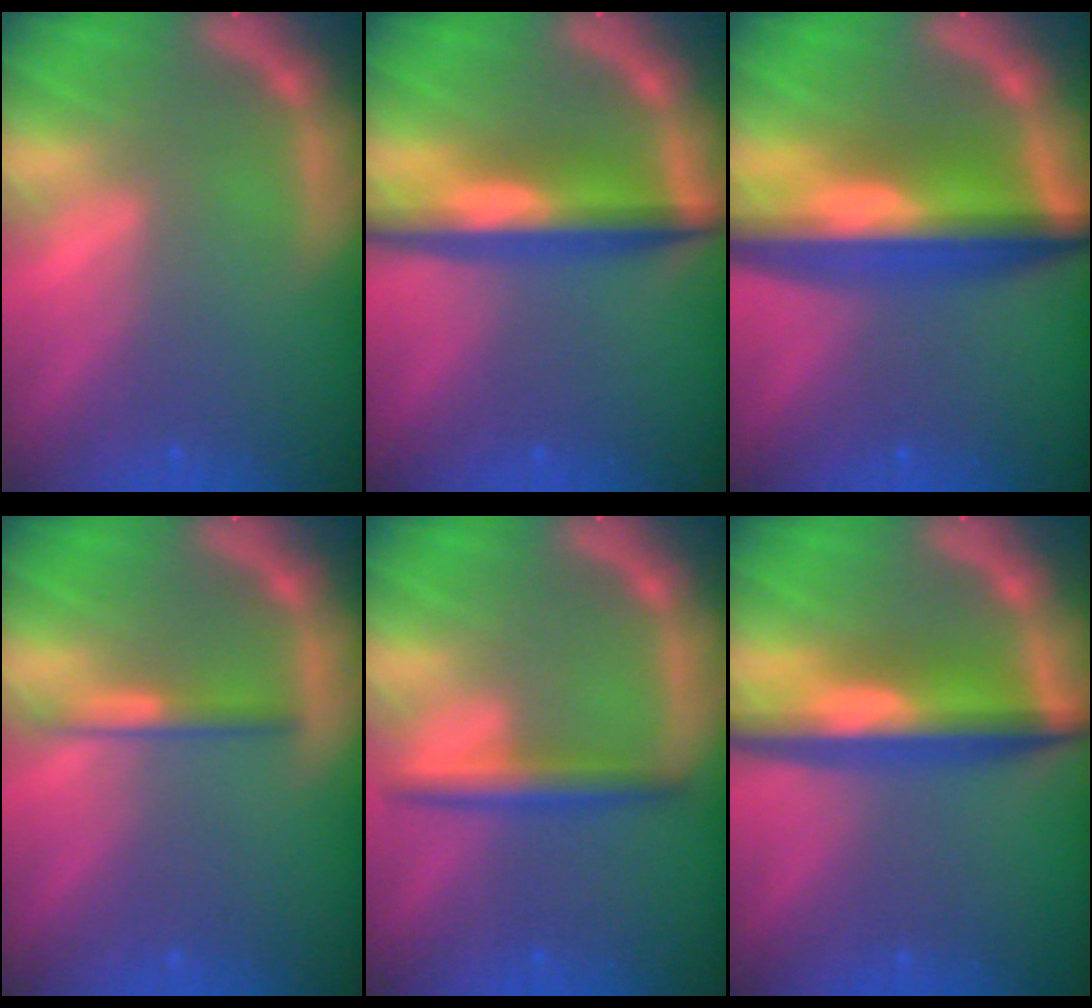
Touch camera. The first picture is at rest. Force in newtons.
{"total": 6.6}
{"total": 10.0}
{"total": 2.0}
{"total": 3.0}
{"total": 7.1}